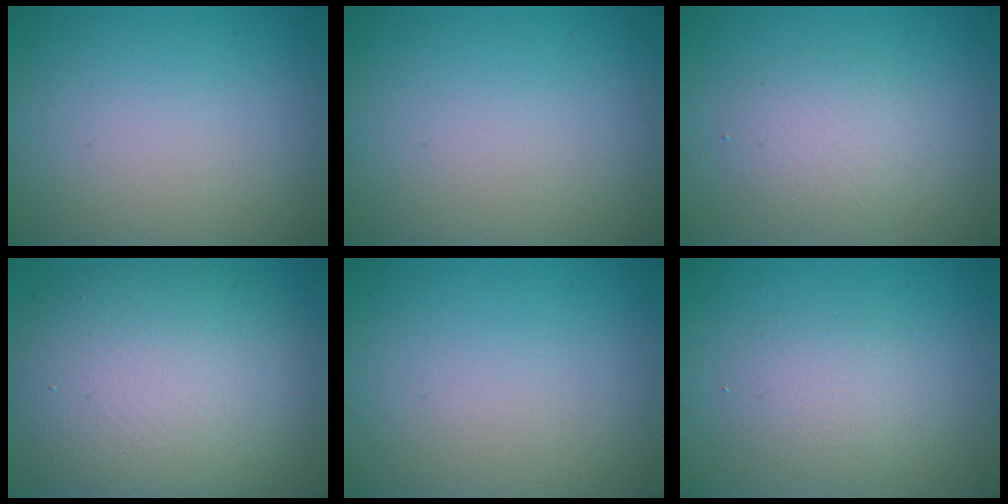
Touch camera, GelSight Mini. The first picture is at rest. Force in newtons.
{"total": 0.0}
{"total": 2.8, "press": 2.8, "slide": 0.1}
{"total": 11.3, "press": 11.3, "slide": 0.9}
{"total": 0.0}
{"total": 2.2, "press": 2.2, "slide": 0.1}